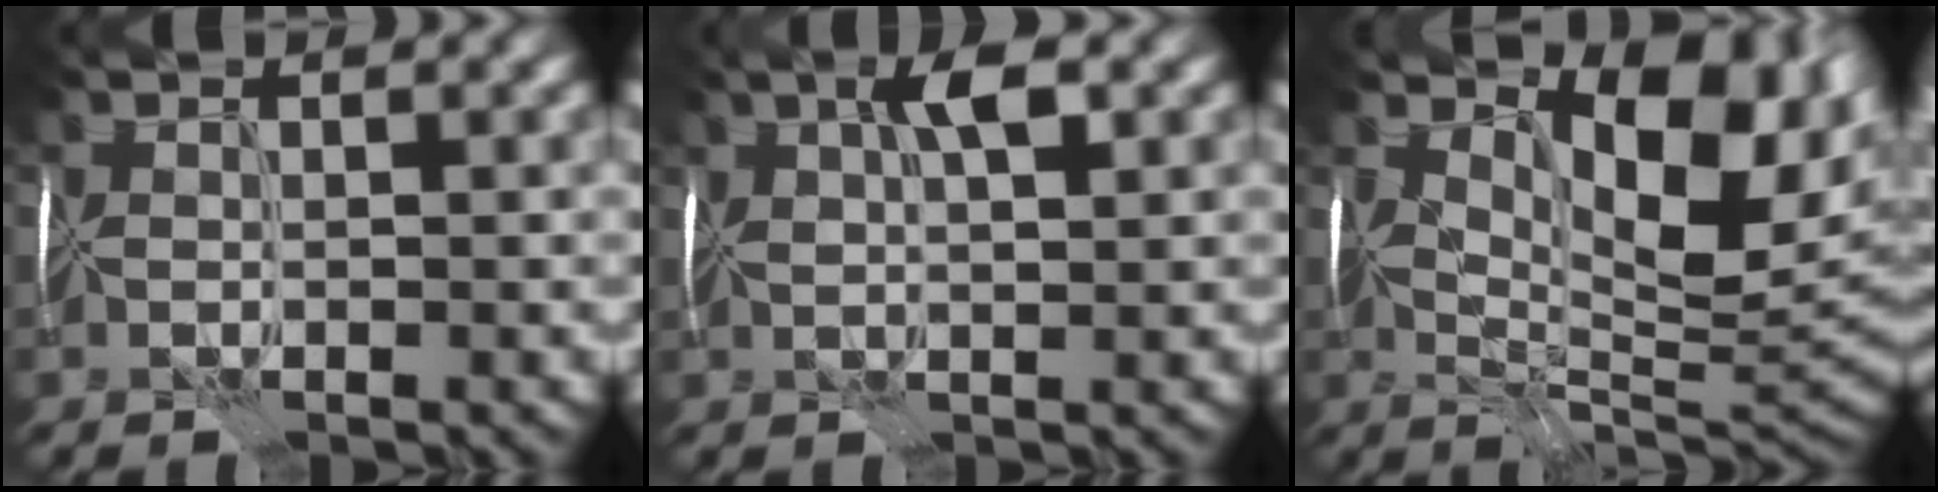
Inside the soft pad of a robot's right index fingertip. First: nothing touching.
{"total": 3.4, "force": [1.4, 1.0, 3.0], "torque": [-0.058, 0.009, 0.022]}
{"total": 10.9, "force": [3.5, 5.2, 8.8], "torque": [-0.141, -0.010, 0.062]}